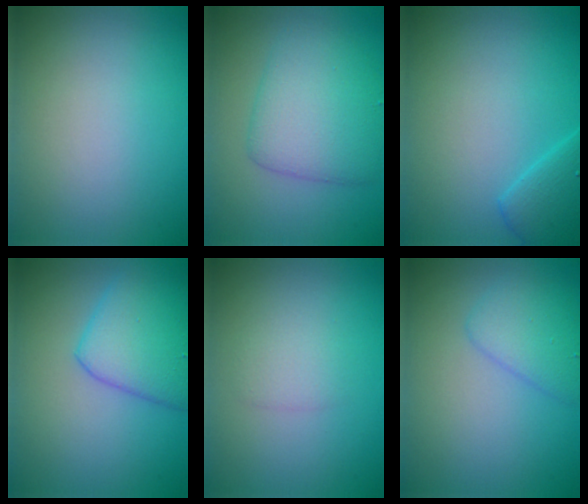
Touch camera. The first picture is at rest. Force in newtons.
{"total": 5.3, "press": 5.3, "slide": 0.2}
{"total": 2.7, "press": 2.7, "slide": 0.2}
{"total": 5.2, "press": 5.2, "slide": 0.4}
{"total": 1.4, "press": 1.4, "slide": 0.0}
{"total": 2.8, "press": 2.8, "slide": 0.1}